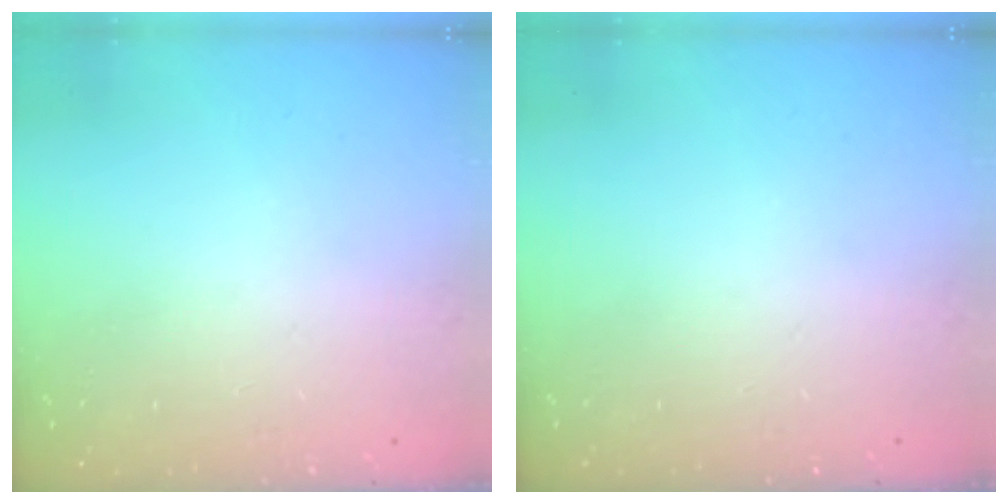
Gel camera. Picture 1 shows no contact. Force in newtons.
{"total": 0.0}